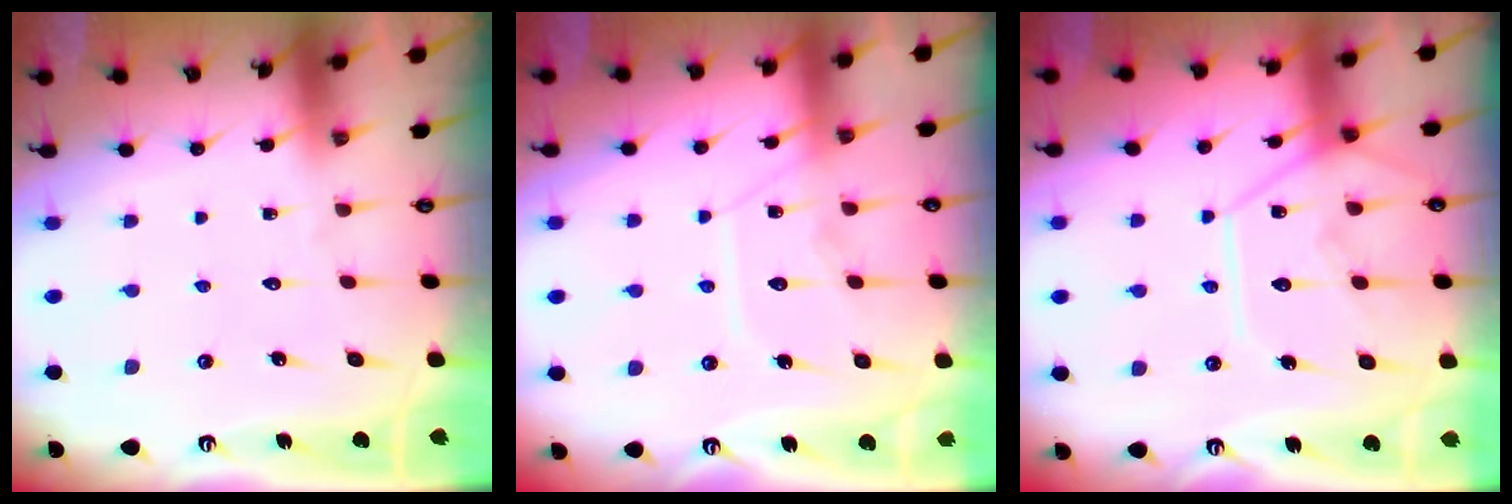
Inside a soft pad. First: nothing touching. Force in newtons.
{"total": 10.5, "press": 10.5, "slide": 1.0}
{"total": 12.0, "press": 11.9, "slide": 1.4}